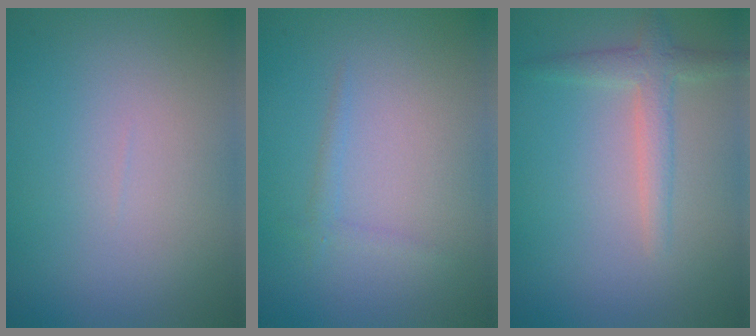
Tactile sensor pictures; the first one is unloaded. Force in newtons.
{"total": 0.8, "press": 0.8, "slide": 0.0}
{"total": 2.4, "press": 2.4, "slide": 0.1}